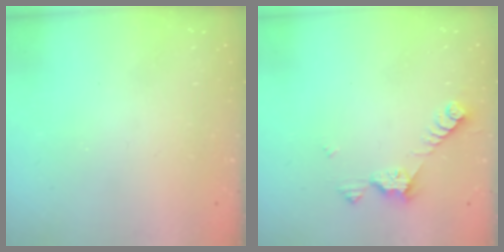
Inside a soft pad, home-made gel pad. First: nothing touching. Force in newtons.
{"total": 6.7, "press": 6.7, "slide": 0.4}